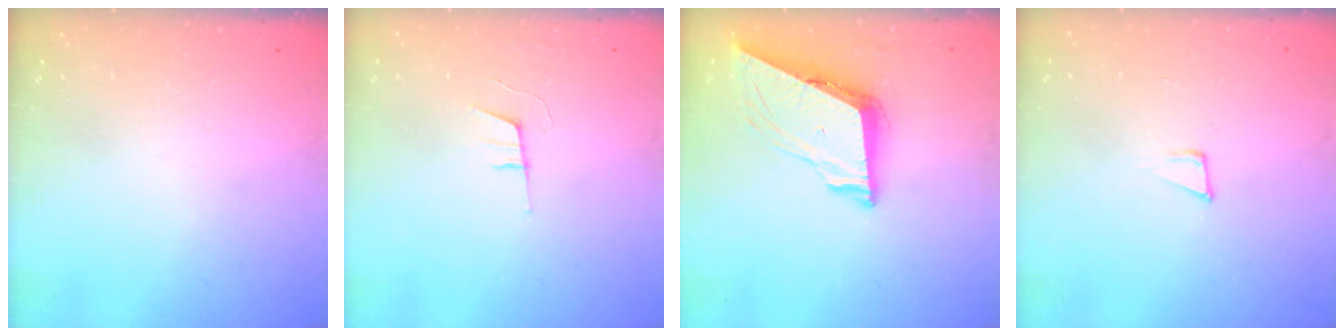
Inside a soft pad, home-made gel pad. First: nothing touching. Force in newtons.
{"total": 6.1, "press": 5.2, "slide": 3.1}
{"total": 8.4, "press": 8.4, "slide": 0.9}
{"total": 5.5, "press": 5.4, "slide": 0.8}